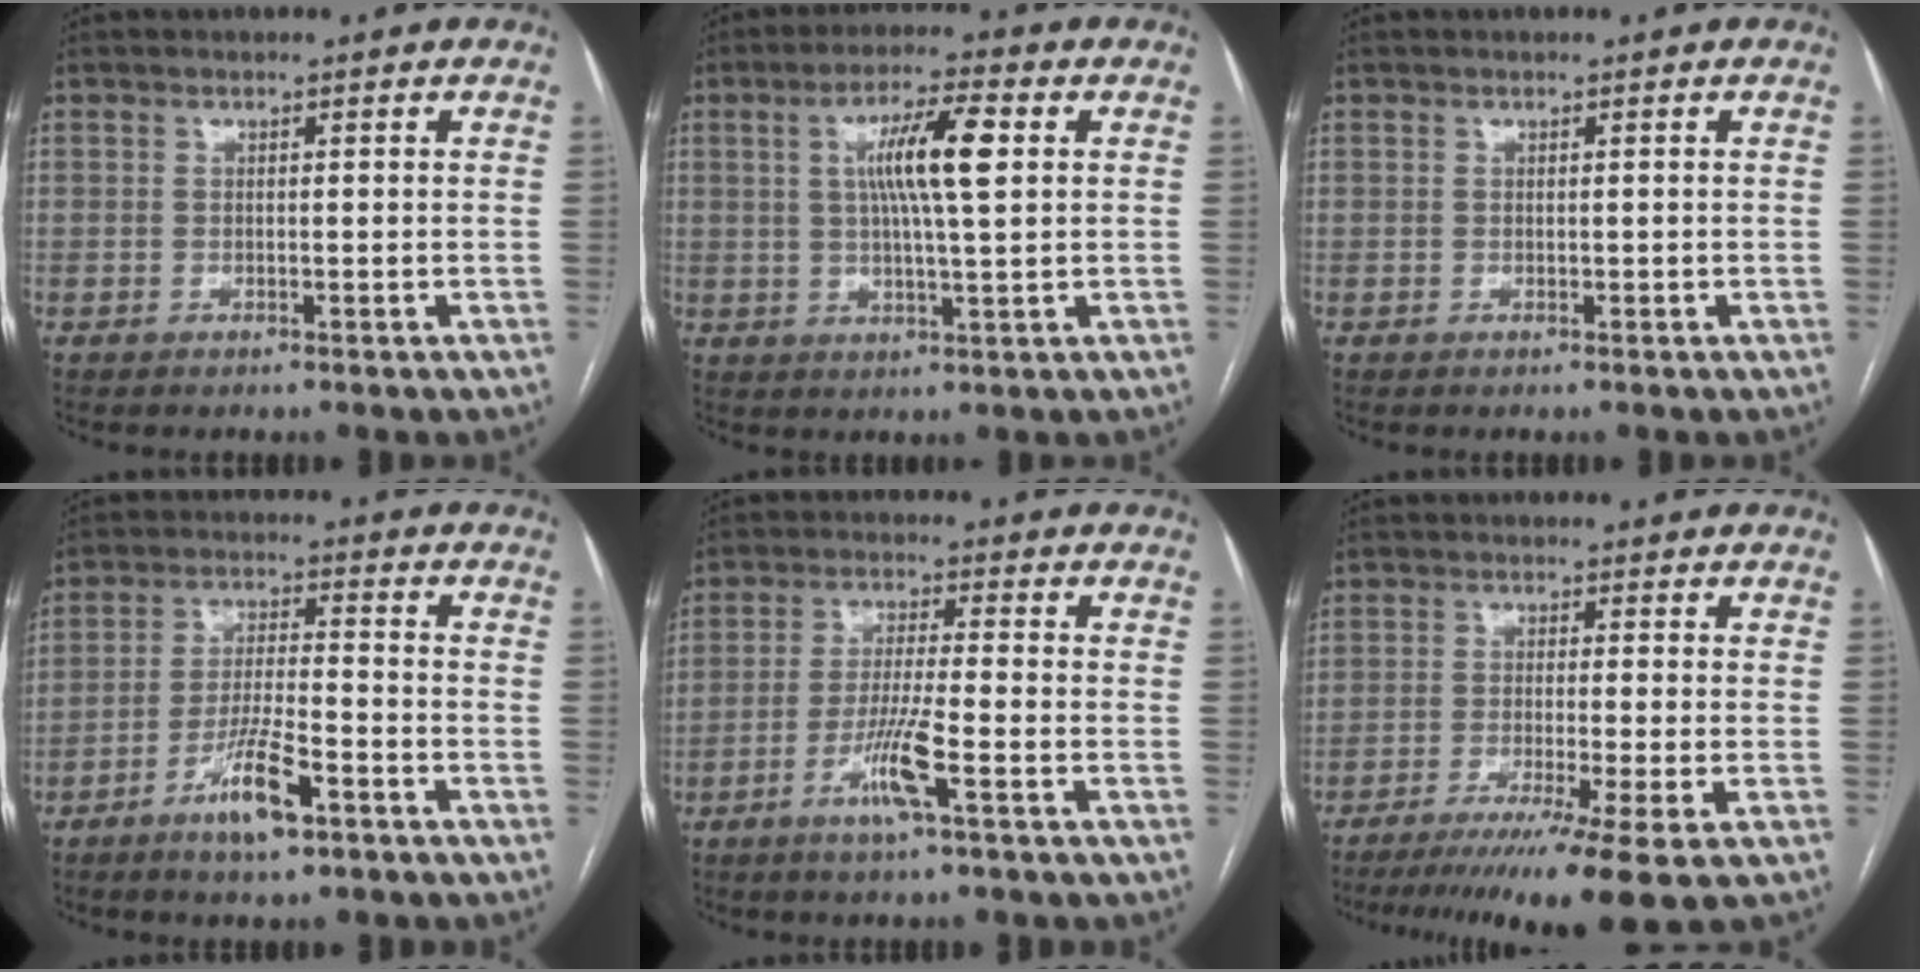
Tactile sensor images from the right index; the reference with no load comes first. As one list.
[{"total": 9.2, "force": [2.1, 0.8, 8.9], "torque": [-0.164, 0.009, 0.035]}, {"total": 0.0}, {"total": 8.2, "force": [-4.8, 1.1, 6.5], "torque": [-0.129, -0.006, -0.085]}, {"total": 6.9, "force": [-3.2, -0.3, 6.1], "torque": [-0.122, -0.006, -0.063]}, {"total": 12.2, "force": [-8.5, -1.6, 8.6], "torque": [-0.123, -0.033, -0.131]}]